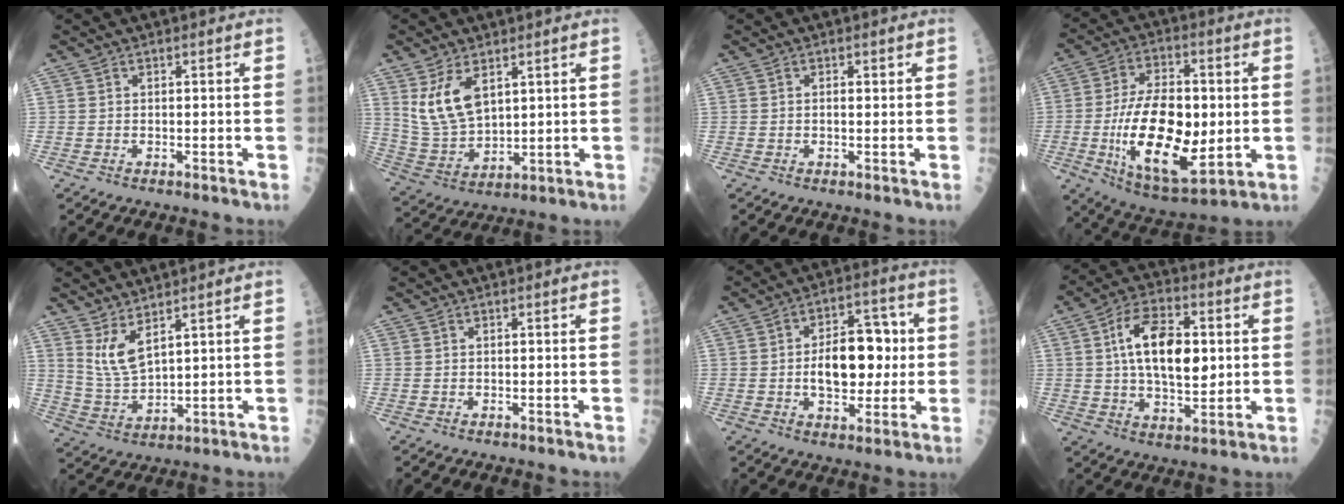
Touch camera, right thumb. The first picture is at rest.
{"total": 10.2, "force": [4.5, 5.6, 7.3], "torque": [-0.132, -0.021, 0.106]}
{"total": 1.0, "force": [0.2, 0.5, 0.9], "torque": [-0.016, 0.000, 0.004]}
{"total": 21.3, "force": [-2.2, 9.9, 18.7], "torque": [-0.320, -0.006, -0.023]}
{"total": 6.6, "force": [4.1, 2.0, 4.8], "torque": [-0.096, -0.041, 0.092]}
{"total": 0.0}
{"total": 13.9, "force": [0.3, 8.1, 11.3], "torque": [-0.130, 0.021, 0.005]}
{"total": 15.9, "force": [2.5, 8.2, 13.4], "torque": [-0.204, 0.003, 0.040]}